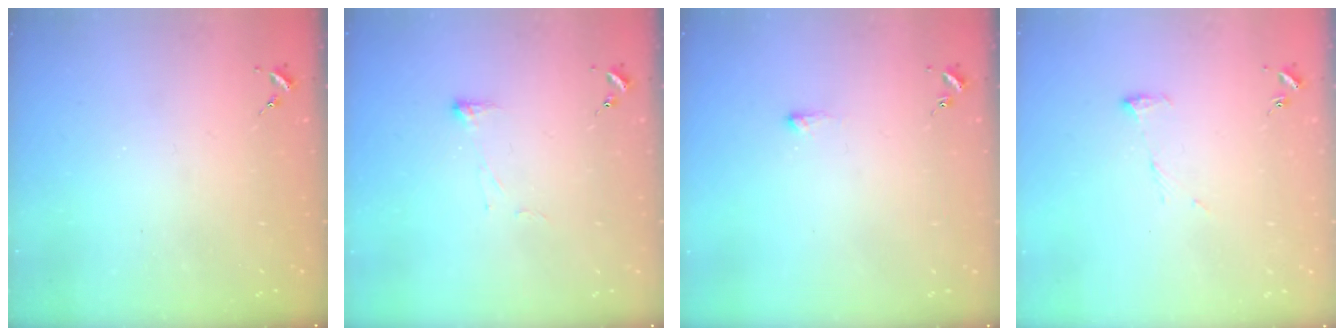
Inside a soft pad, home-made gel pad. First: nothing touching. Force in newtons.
{"total": 3.2, "press": 3.2, "slide": 0.6}
{"total": 2.7, "press": 2.7, "slide": 0.5}
{"total": 6.8, "press": 6.8, "slide": 0.7}